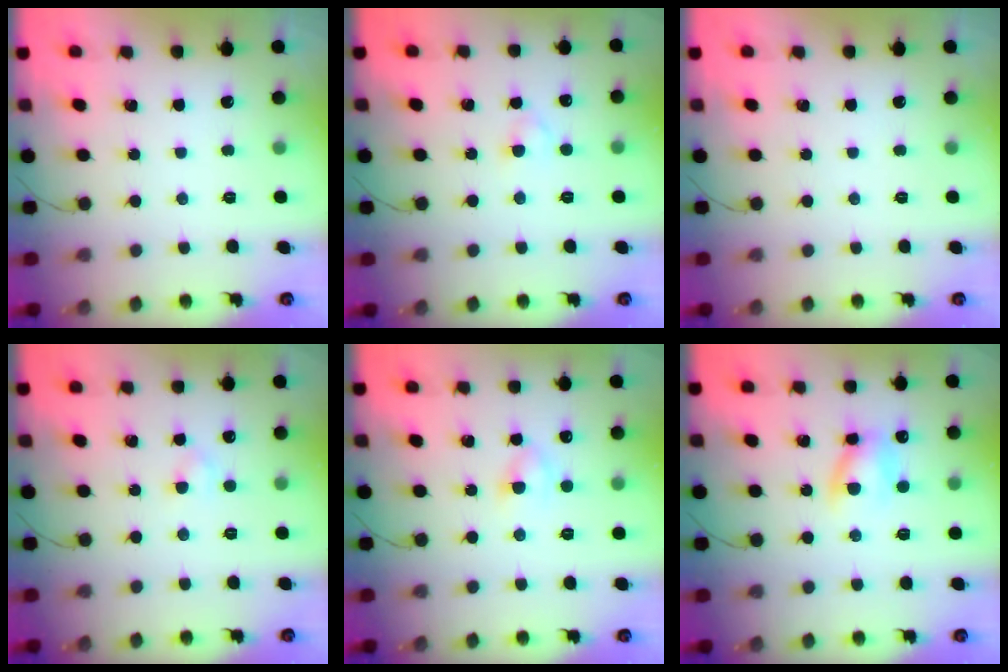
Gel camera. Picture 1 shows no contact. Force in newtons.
{"total": 2.2, "press": 2.0, "slide": 1.1}
{"total": 0.0}
{"total": 2.2, "press": 2.0, "slide": 0.8}
{"total": 3.0, "press": 2.8, "slide": 1.2}
{"total": 7.7, "press": 7.5, "slide": 1.6}